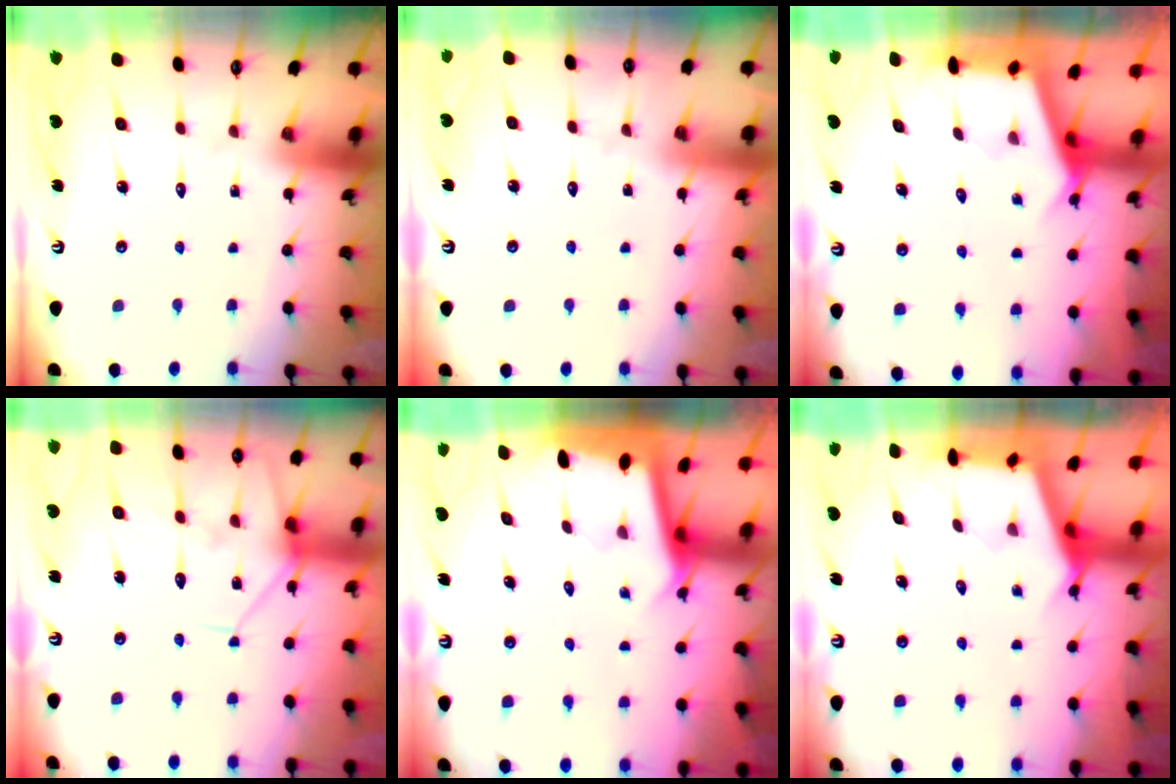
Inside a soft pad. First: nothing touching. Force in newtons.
{"total": 3.0, "press": 3.0, "slide": 0.2}
{"total": 2.9, "press": 2.9, "slide": 0.3}
{"total": 14.0, "press": 14.0, "slide": 1.5}
{"total": 2.5, "press": 2.5, "slide": 0.0}
{"total": 2.6, "press": 2.6, "slide": 0.3}